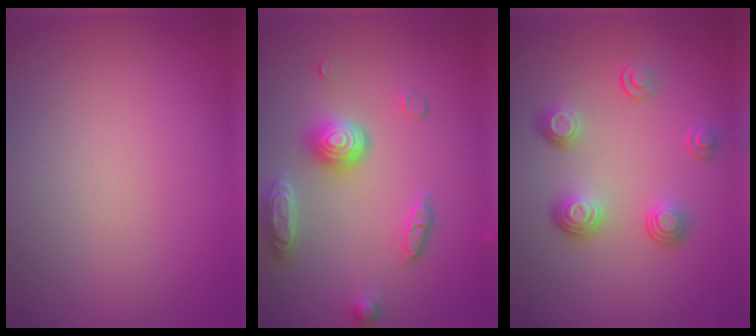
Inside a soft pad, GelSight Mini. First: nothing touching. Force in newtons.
{"total": 4.8, "press": 3.6, "slide": 3.1}
{"total": 3.4, "press": 2.5, "slide": 2.3}